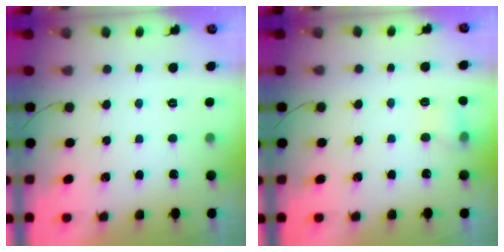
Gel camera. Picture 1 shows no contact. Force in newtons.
{"total": 4.9, "press": 4.7, "slide": 1.3}